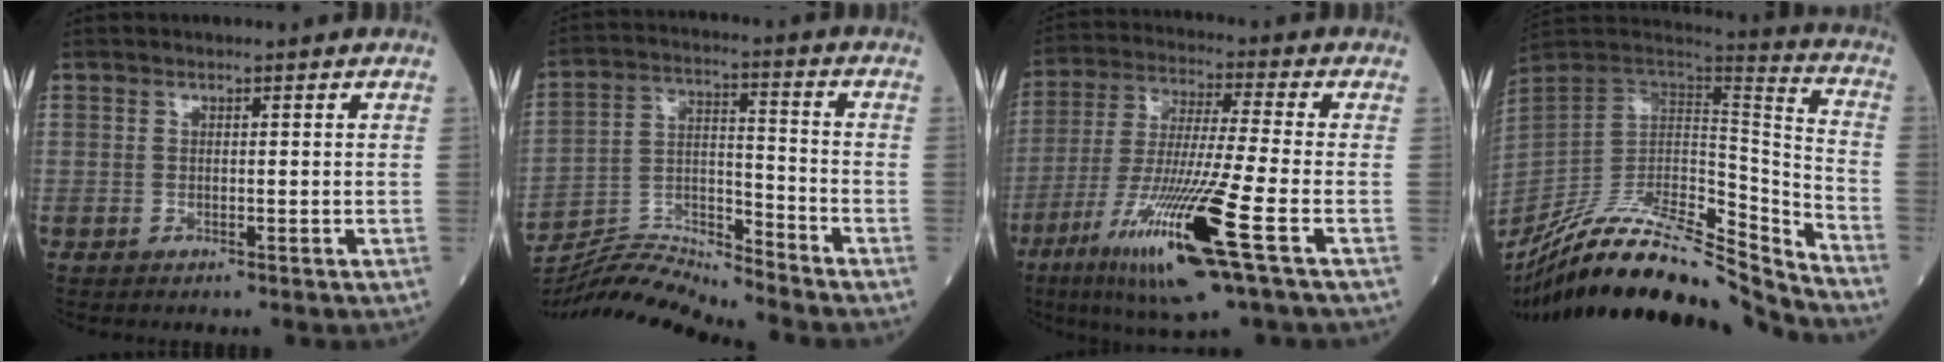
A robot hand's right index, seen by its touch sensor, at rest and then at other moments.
{"total": 10.7, "force": [-10.5, -1.9, 0.4], "torque": [-0.012, 0.033, -0.196]}
{"total": 17.0, "force": [-7.5, -0.4, 15.2], "torque": [-0.320, -0.040, -0.140]}
{"total": 25.4, "force": [-23.0, 2.3, 10.5], "torque": [-0.183, -0.003, -0.384]}